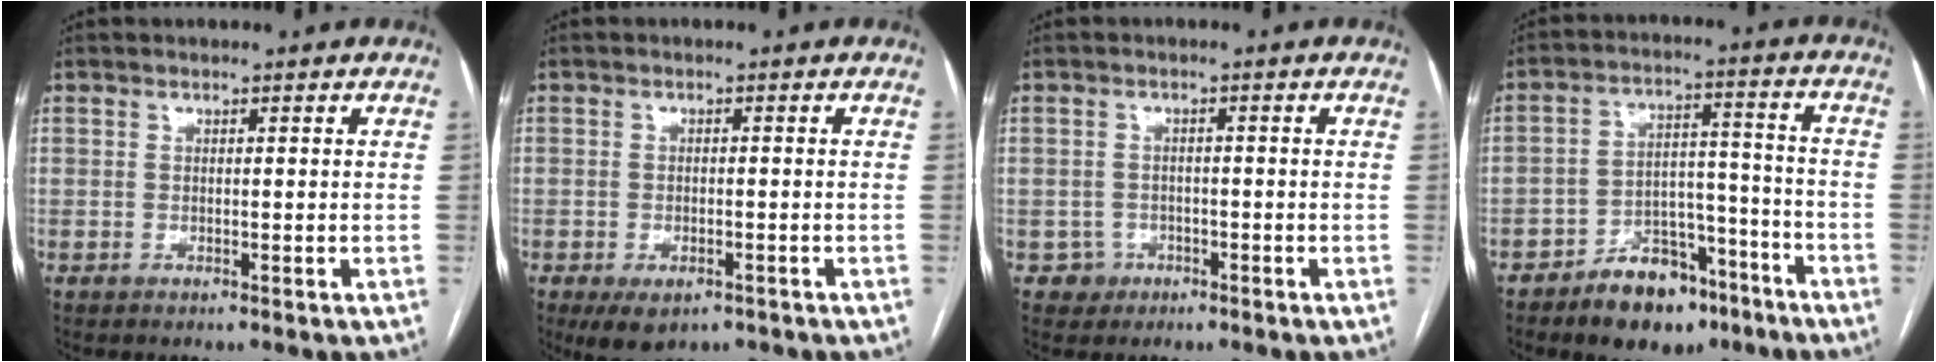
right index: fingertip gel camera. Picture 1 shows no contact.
{"total": 5.3, "force": [-3.3, 2.6, 3.2], "torque": [-0.054, -0.007, -0.045]}
{"total": 2.6, "force": [-1.2, 2.3, -0.2], "torque": [0.013, 0.014, -0.019]}
{"total": 11.3, "force": [-7.8, 5.7, 5.7], "torque": [-0.083, 0.027, -0.122]}